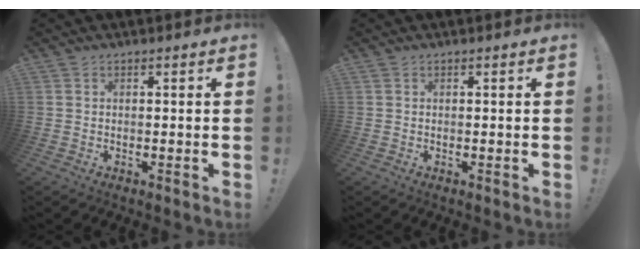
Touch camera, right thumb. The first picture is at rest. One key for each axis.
{"total": 0.0}